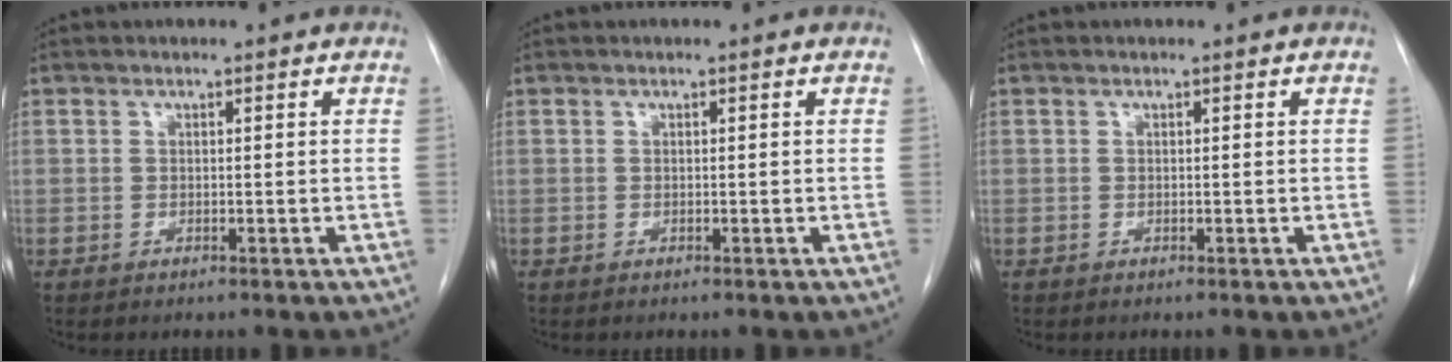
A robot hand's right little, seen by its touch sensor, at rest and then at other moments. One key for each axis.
{"total": 0.0}
{"total": 0.0}